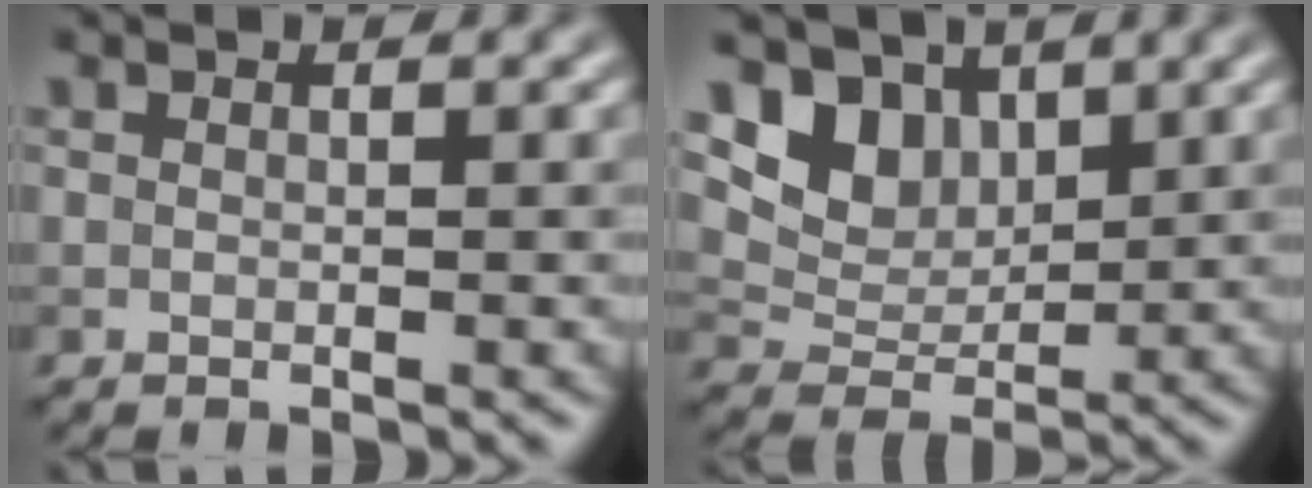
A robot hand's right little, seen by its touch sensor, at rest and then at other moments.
{"total": 5.5, "force": [3.0, 3.8, 2.6], "torque": [-0.058, -0.015, 0.057]}